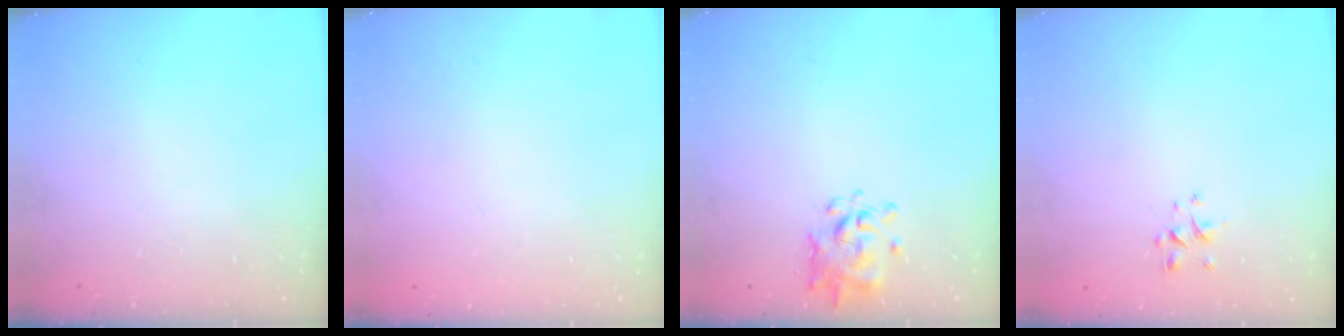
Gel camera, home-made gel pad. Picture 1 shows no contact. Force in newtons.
{"total": 1.8, "press": 1.8, "slide": 0.2}
{"total": 1.3, "press": 1.2, "slide": 0.4}
{"total": 1.3, "press": 1.1, "slide": 0.6}